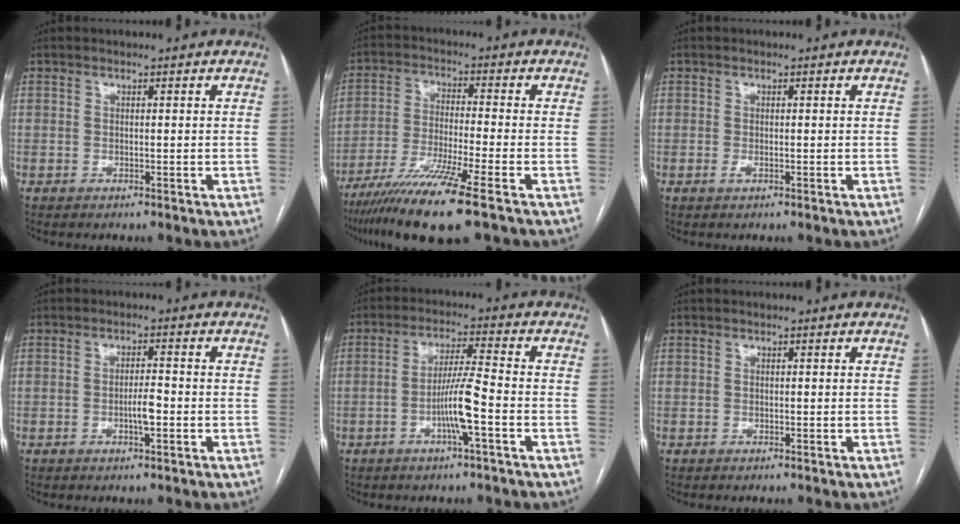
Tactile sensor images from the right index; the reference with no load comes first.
{"total": 12.3, "force": [-8.2, -0.9, 9.0], "torque": [-0.173, -0.035, -0.146]}
{"total": 0.7, "force": [-0.3, 0.3, 0.6], "torque": [-0.011, 0.000, -0.005]}
{"total": 3.1, "force": [-0.9, 0.7, 2.9], "torque": [-0.052, 0.001, -0.014]}
{"total": 7.0, "force": [-2.4, -0.3, 6.6], "torque": [-0.129, 0.002, -0.046]}
{"total": 0.0}